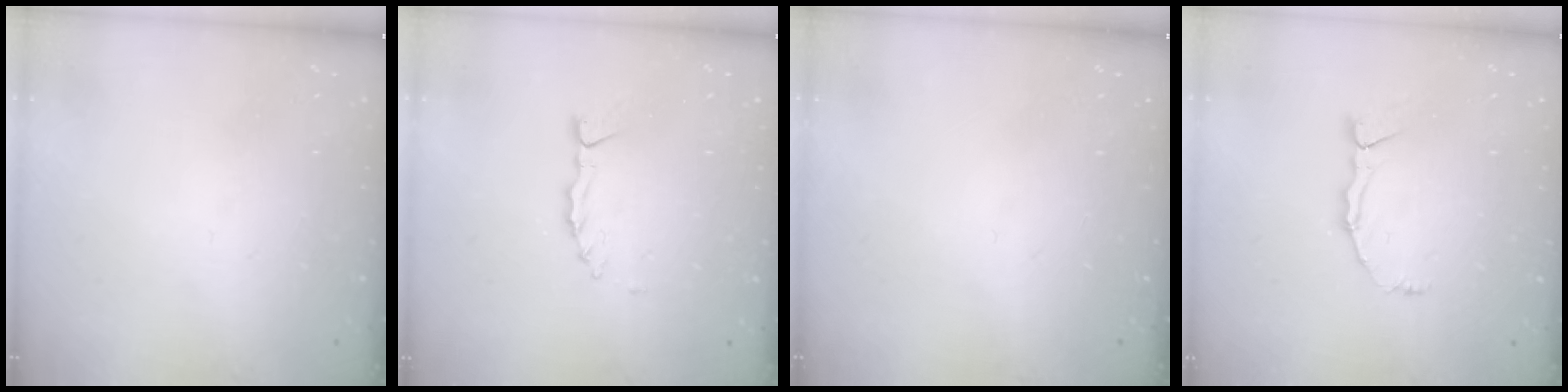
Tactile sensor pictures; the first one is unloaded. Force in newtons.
{"total": 0.9, "press": 0.9, "slide": 0.1}
{"total": 0.0}
{"total": 4.3, "press": 4.3, "slide": 0.2}